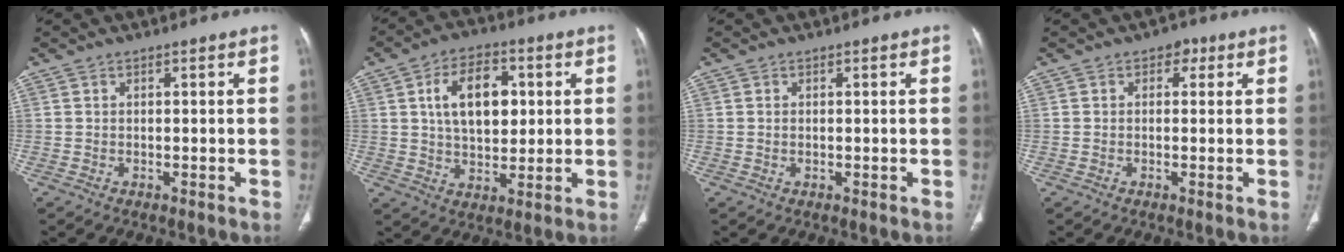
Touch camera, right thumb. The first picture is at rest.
{"total": 12.3, "force": [2.7, 7.6, 9.3], "torque": [-0.127, 0.002, 0.044]}
{"total": 0.6, "force": [0.0, 0.3, 0.5], "torque": [-0.014, 0.002, 0.002]}
{"total": 2.3, "force": [0.8, 1.7, 1.3], "torque": [0.005, 0.003, 0.003]}